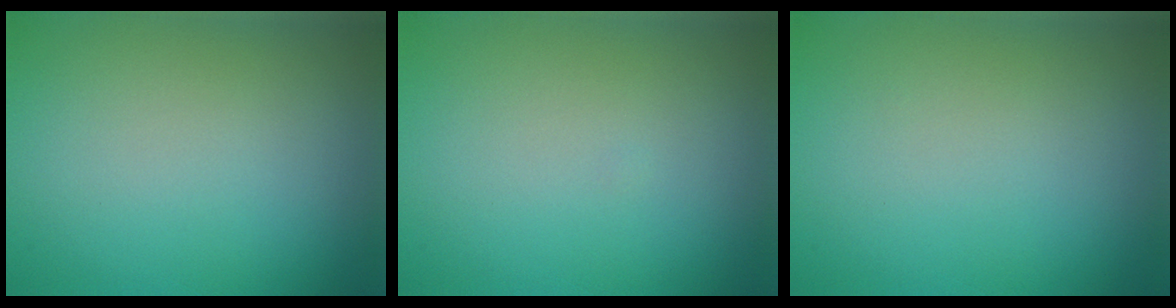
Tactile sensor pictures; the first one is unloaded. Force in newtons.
{"total": 0.0}
{"total": 0.0}